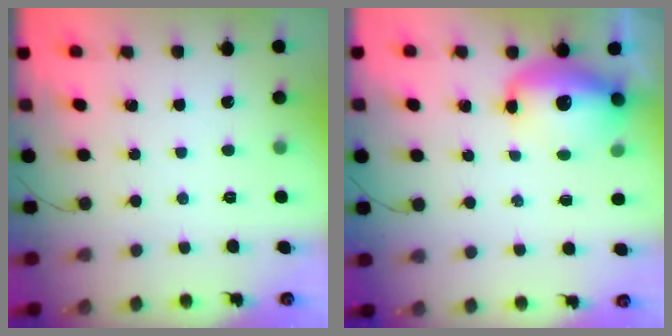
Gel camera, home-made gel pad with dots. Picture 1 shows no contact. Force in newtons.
{"total": 12.5, "press": 12.1, "slide": 2.9}